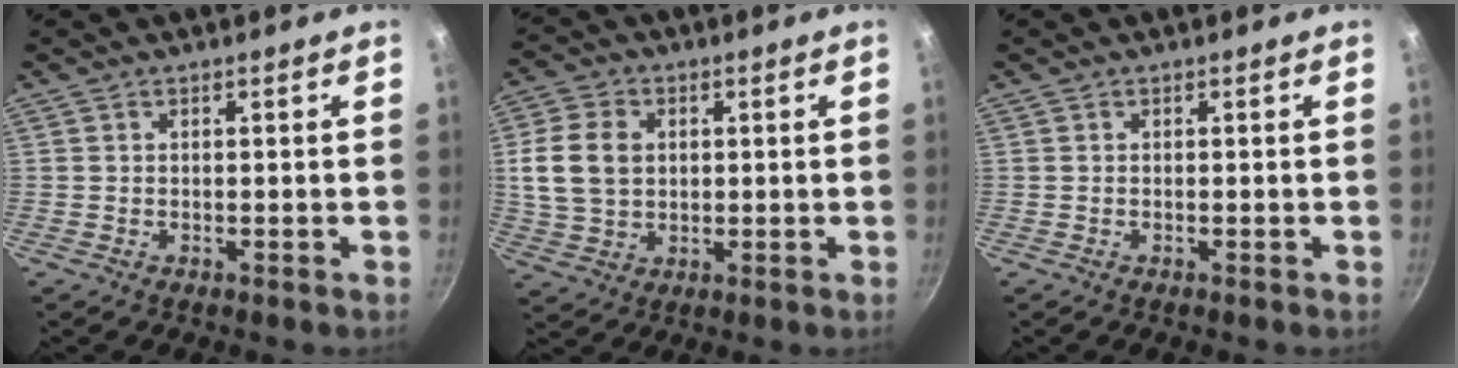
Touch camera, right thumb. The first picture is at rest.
{"total": 10.6, "force": [1.5, 8.0, 6.7], "torque": [-0.113, 0.002, 0.027]}
{"total": 0.0}